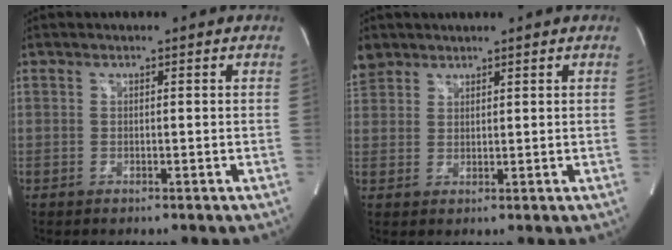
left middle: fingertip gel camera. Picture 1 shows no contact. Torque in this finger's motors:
{"motor_torque": [0.42, -0.21, 0.38, 0.16]}